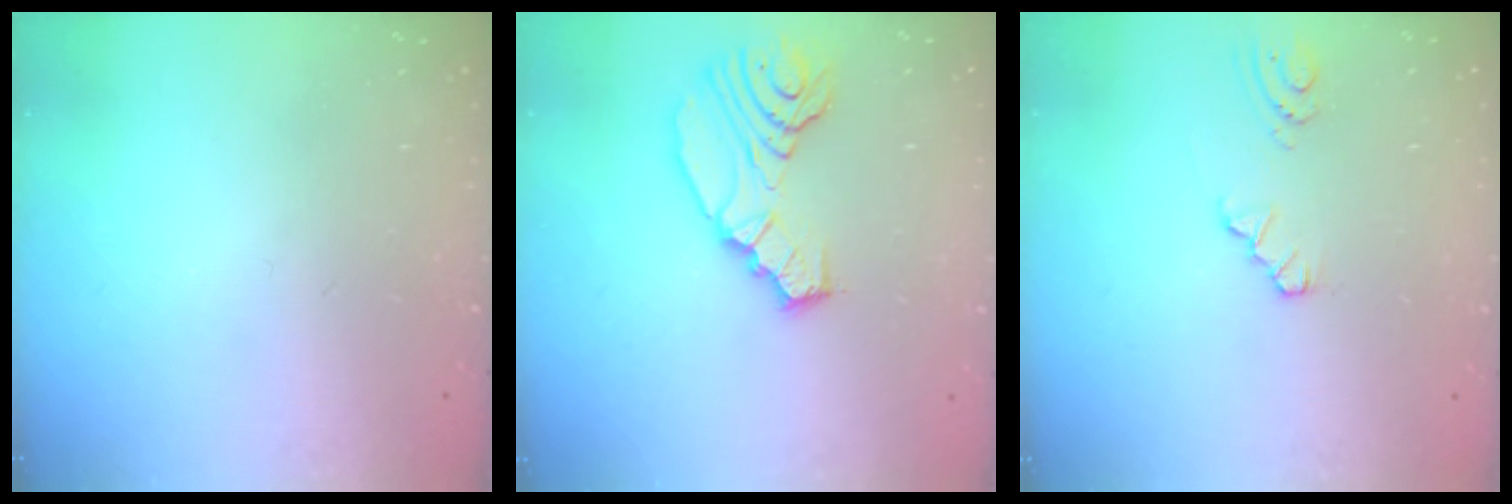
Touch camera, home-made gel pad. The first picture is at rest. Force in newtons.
{"total": 13.9, "press": 13.2, "slide": 4.4}
{"total": 3.6, "press": 3.5, "slide": 0.5}